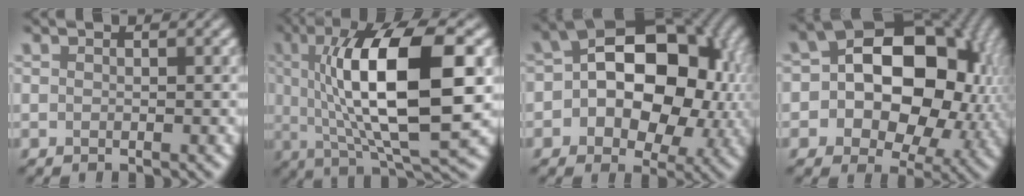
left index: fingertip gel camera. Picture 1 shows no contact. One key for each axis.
{"total": 13.1, "fx": 1.7, "fy": 4.0, "fz": 12.3, "tx": -0.189, "ty": 0.004, "tz": 0.029}
{"total": 13.5, "fx": 0.5, "fy": 9.3, "fz": 9.9, "tx": -0.106, "ty": 0.023, "tz": -0.006}
{"total": 15.7, "fx": 0.4, "fy": 11.5, "fz": 10.7, "tx": -0.118, "ty": 0.020, "tz": -0.012}